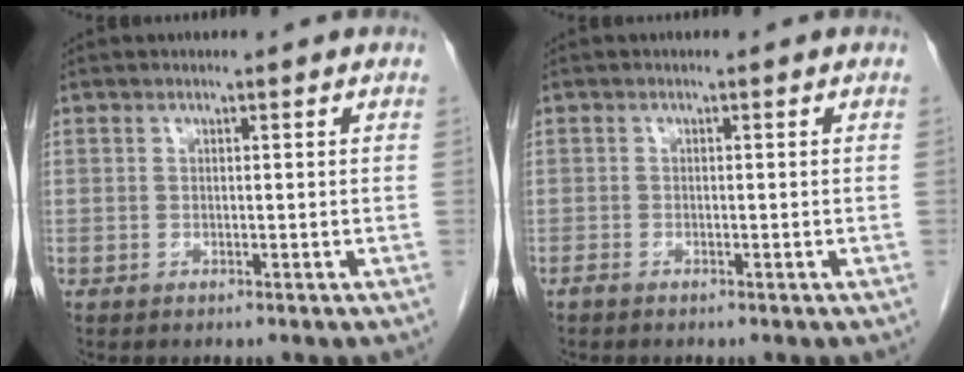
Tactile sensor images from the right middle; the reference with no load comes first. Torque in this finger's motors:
{"motor_torque": [-0.02, -0.20, -0.01, 0.01]}